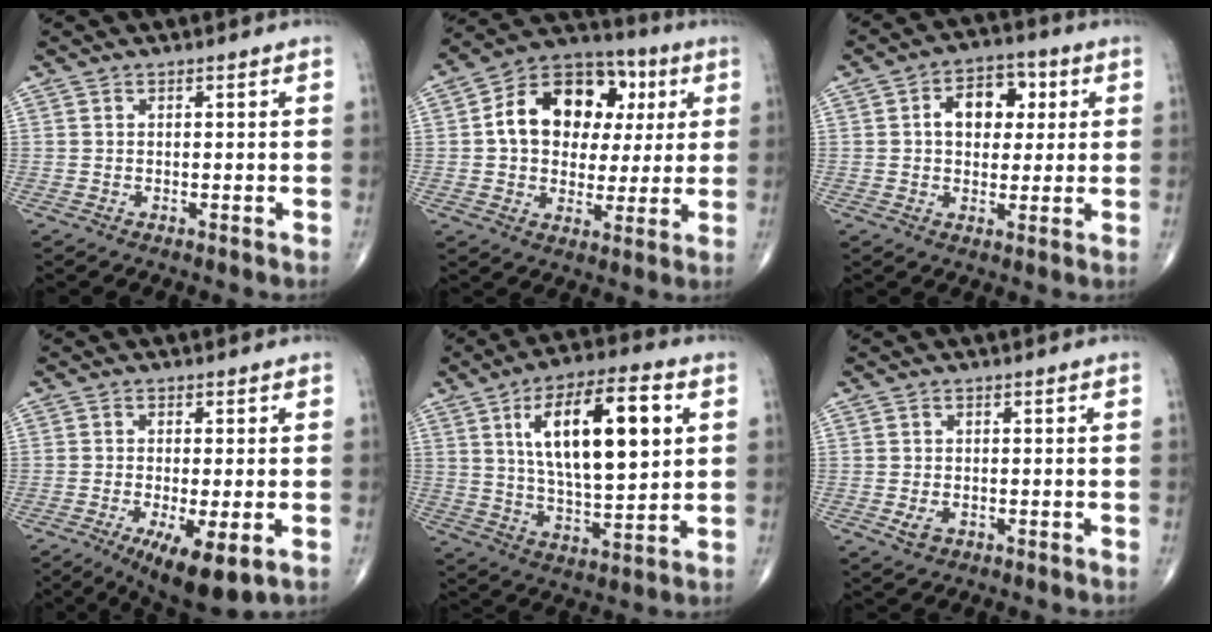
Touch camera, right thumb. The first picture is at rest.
{"total": 18.2, "force": [3.6, 13.0, 12.2], "torque": [-0.152, 0.019, 0.053]}
{"total": 9.3, "force": [2.0, 6.5, 6.4], "torque": [-0.061, 0.012, 0.026]}
{"total": 9.9, "force": [-3.8, 2.9, 8.6], "torque": [-0.140, -0.018, -0.056]}
{"total": 19.4, "force": [5.6, 7.3, 17.1], "torque": [-0.265, -0.012, 0.092]}
{"total": 2.3, "force": [-0.8, 1.6, 1.5], "torque": [-0.025, -0.001, -0.009]}